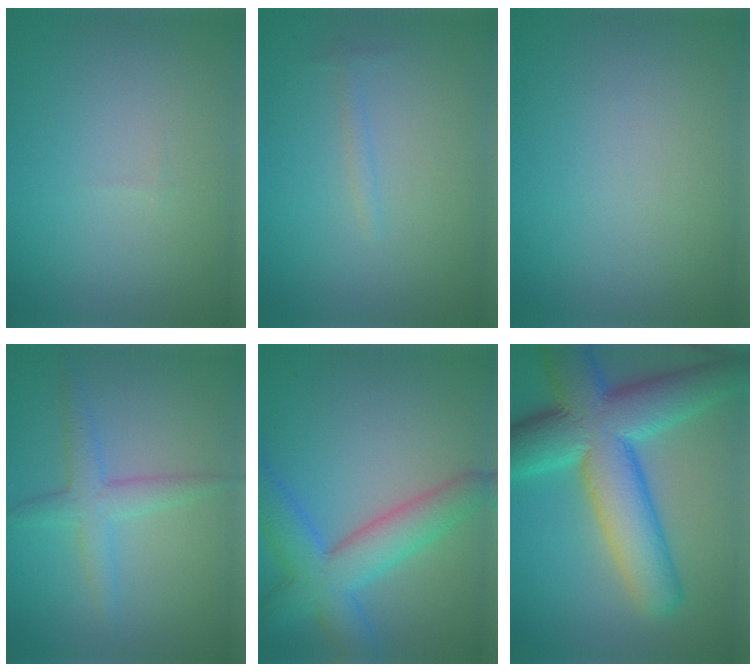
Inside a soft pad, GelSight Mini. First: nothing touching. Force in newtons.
{"total": 0.8, "press": 0.8, "slide": 0.0}
{"total": 0.0}
{"total": 2.9, "press": 2.9, "slide": 0.2}
{"total": 6.8, "press": 6.8, "slide": 0.3}
{"total": 12.5, "press": 12.5, "slide": 0.7}